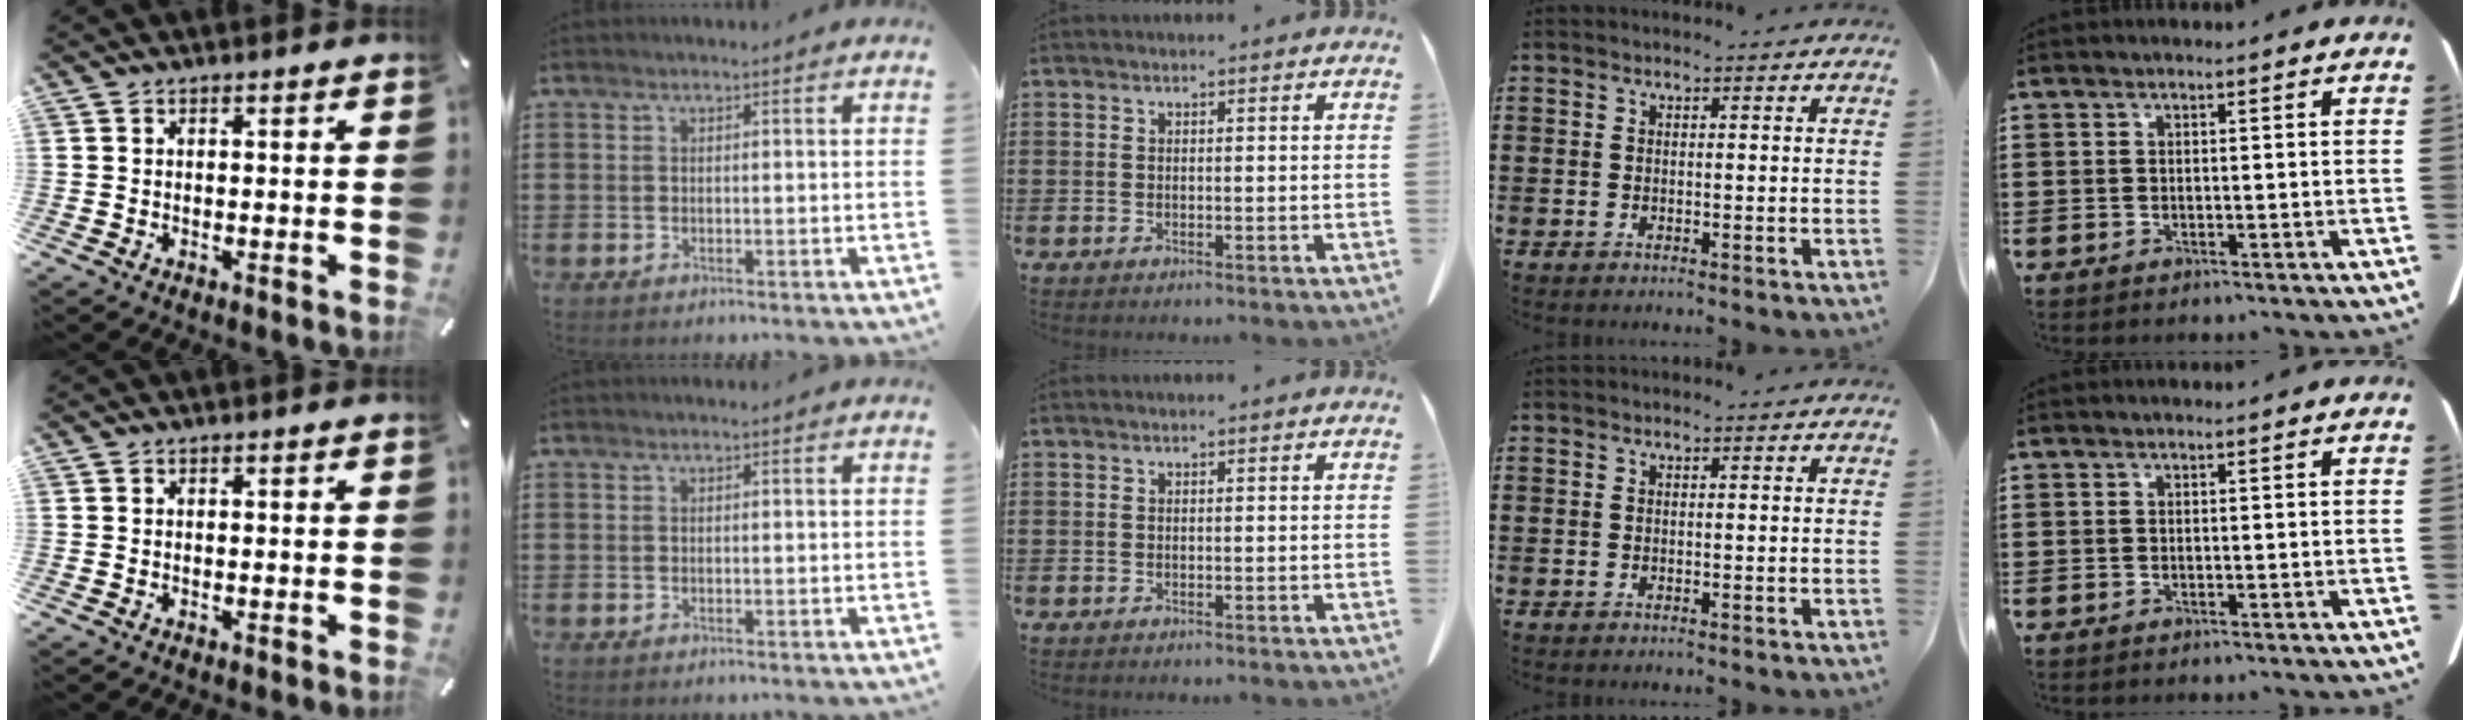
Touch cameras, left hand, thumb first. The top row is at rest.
{}